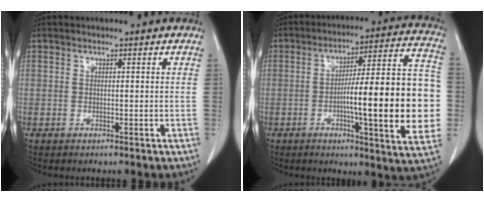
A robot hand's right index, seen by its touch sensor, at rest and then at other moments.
{"total": 21.3, "force": [-2.9, 2.4, 21.0], "torque": [-0.236, 0.026, -0.035]}